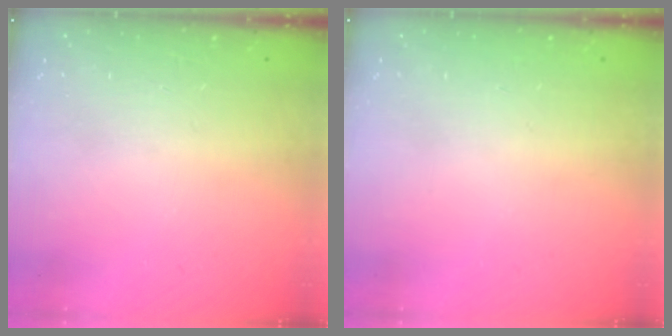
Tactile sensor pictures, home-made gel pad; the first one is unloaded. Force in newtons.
{"total": 0.0}